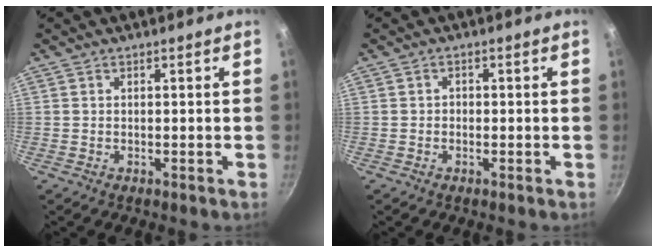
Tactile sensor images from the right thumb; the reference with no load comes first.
{"total": 1.0, "force": [-0.4, 0.8, 0.3], "torque": [-0.003, 0.002, -0.009]}